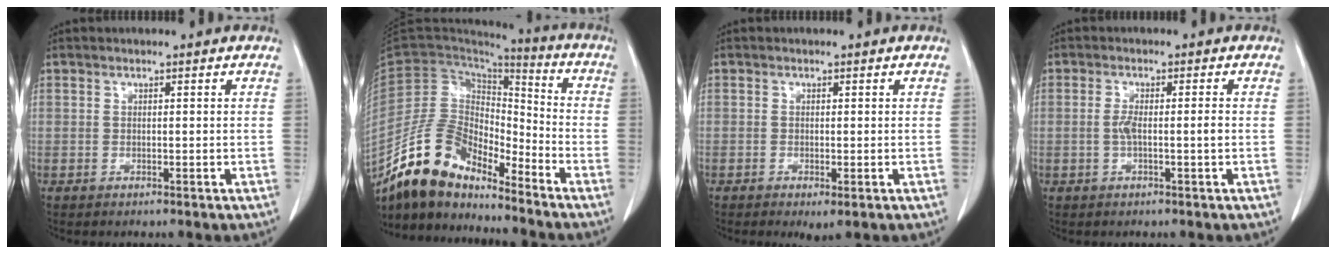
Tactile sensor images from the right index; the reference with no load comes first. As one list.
[{"total": 14.3, "force": [-12.1, 5.2, 5.6], "torque": [-0.107, 0.036, -0.229]}, {"total": 1.9, "force": [-0.9, 0.6, 1.5], "torque": [-0.023, -0.005, -0.009]}, {"total": 2.9, "force": [-0.5, 0.2, 2.8], "torque": [-0.055, 0.000, -0.008]}]